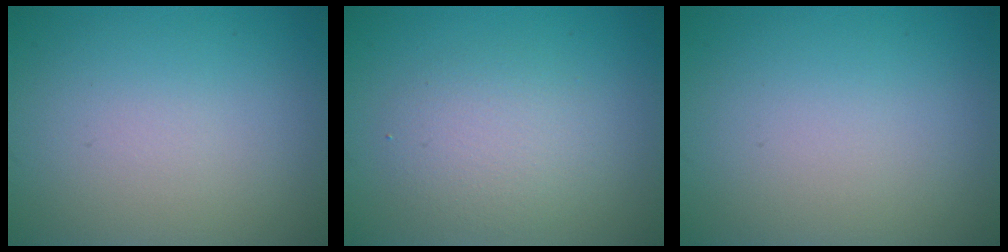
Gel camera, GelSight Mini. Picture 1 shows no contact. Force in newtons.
{"total": 2.9, "press": 2.9, "slide": 0.1}
{"total": 0.0}